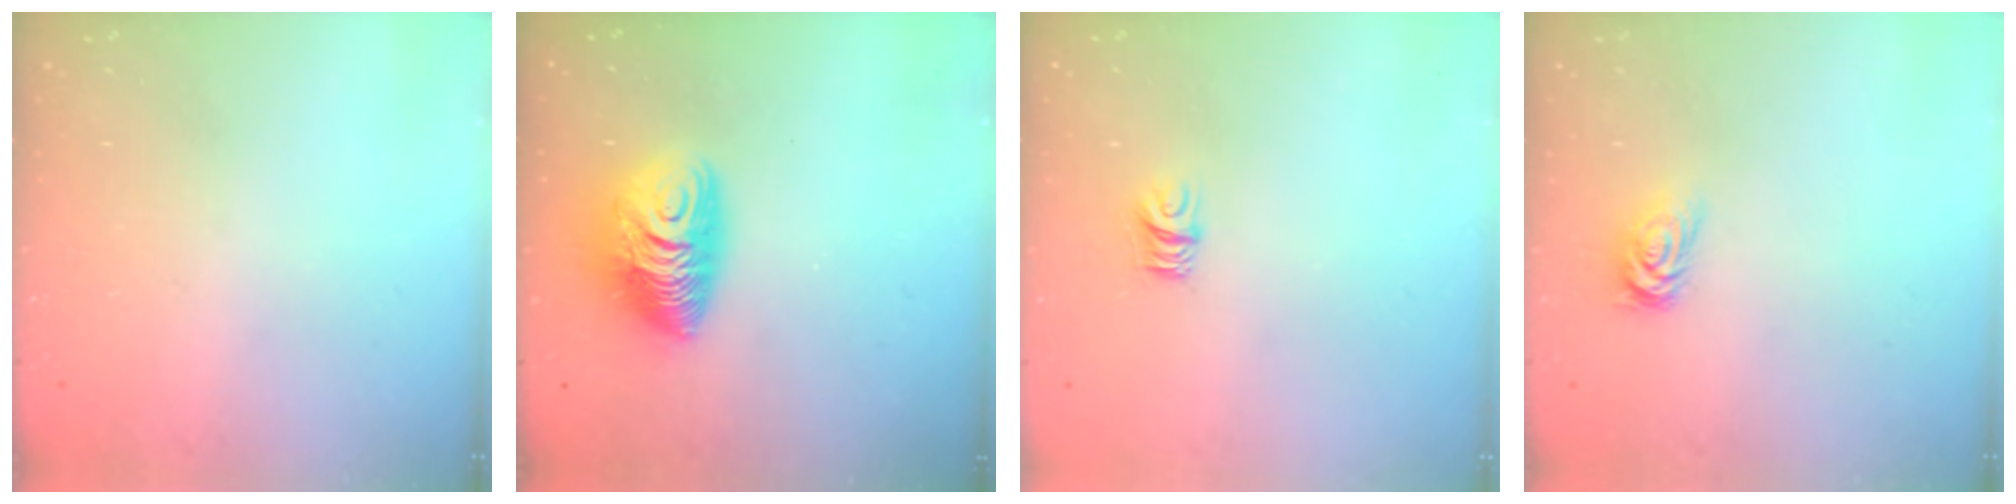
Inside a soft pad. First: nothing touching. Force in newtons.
{"total": 11.3, "press": 11.3, "slide": 1.1}
{"total": 4.7, "press": 4.7, "slide": 0.5}
{"total": 3.2, "press": 3.1, "slide": 0.5}